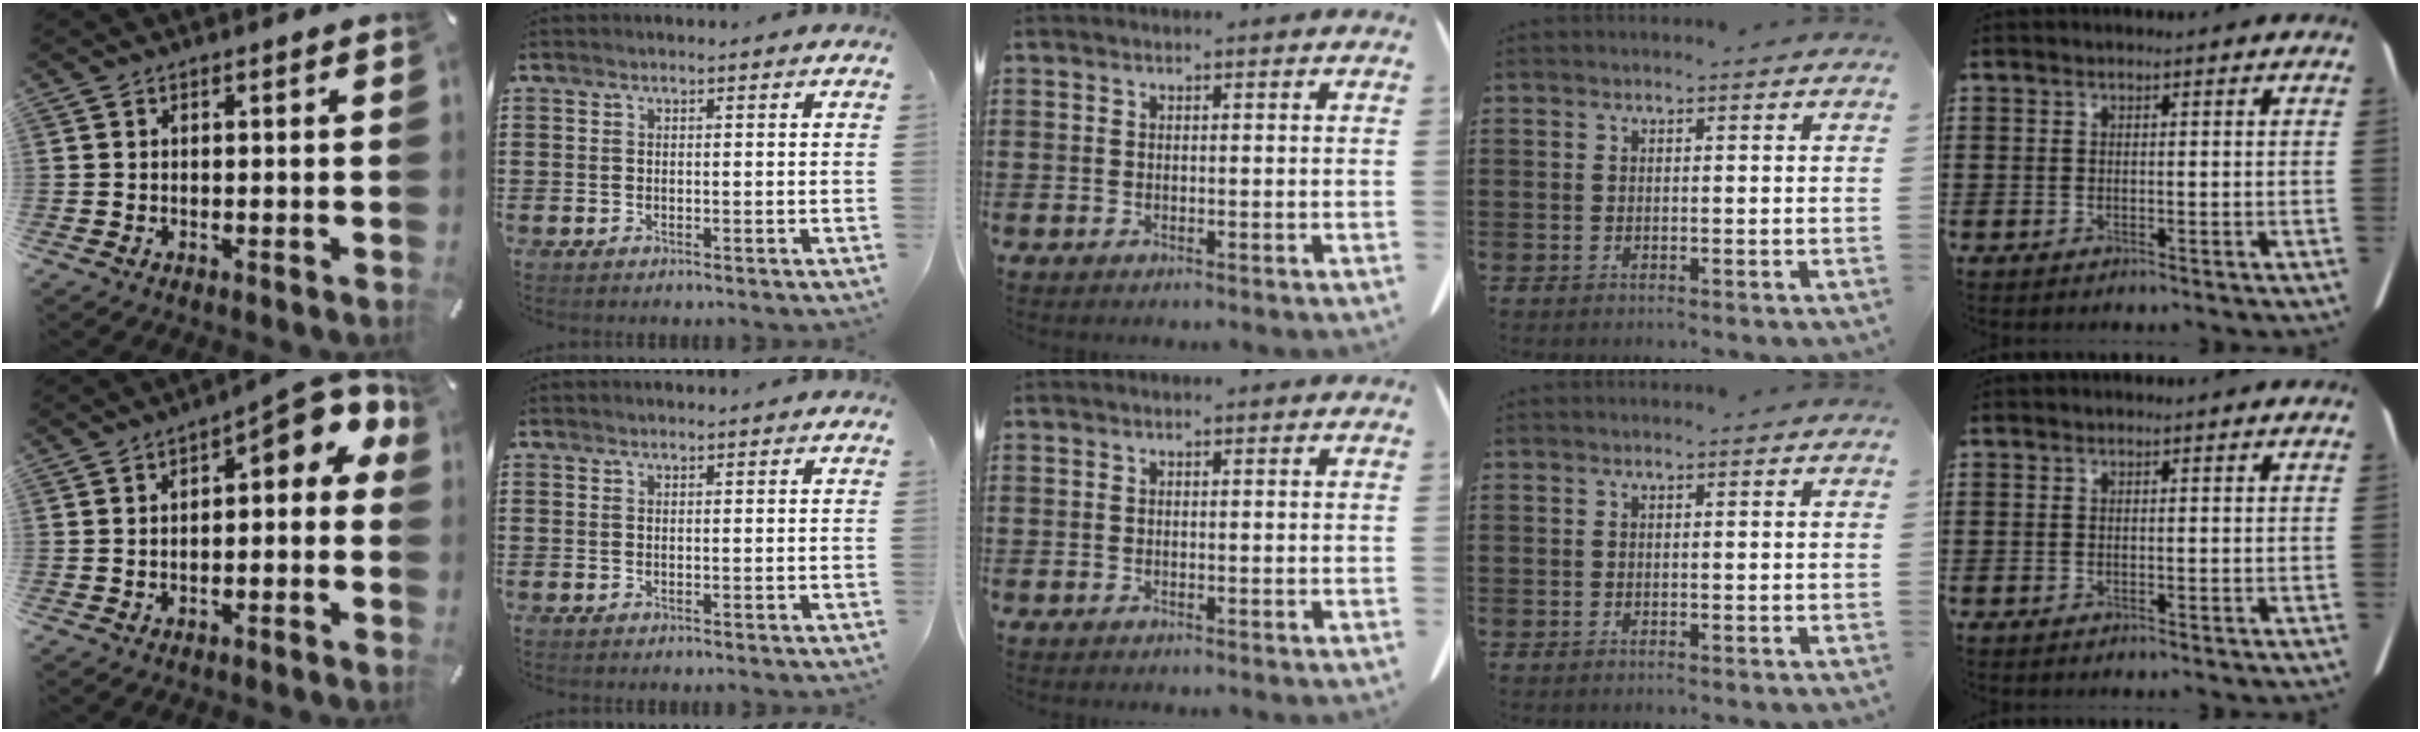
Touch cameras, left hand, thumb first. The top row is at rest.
{"thumb": {"total": 7.4, "force": [2.3, 3.4, 6.1], "torque": [-0.074, -0.030, 0.031]}, "index": {"total": 0.5, "force": [0.4, 0.0, 0.3], "torque": [-0.007, -0.001, 0.009]}}